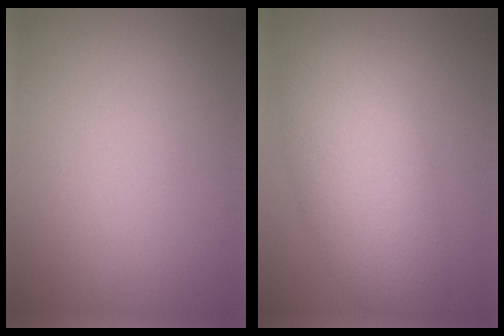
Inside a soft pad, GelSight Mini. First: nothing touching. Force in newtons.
{"total": 7.3, "press": 7.3, "slide": 0.4}